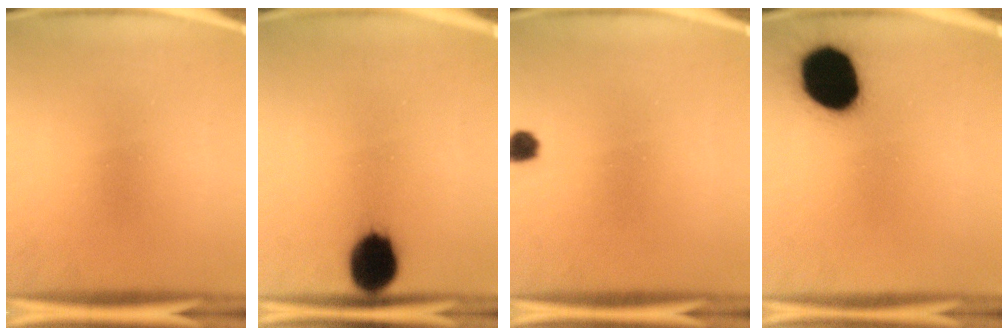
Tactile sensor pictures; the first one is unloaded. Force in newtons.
{"total": 11.2}
{"total": 2.4}
{"total": 18.8}